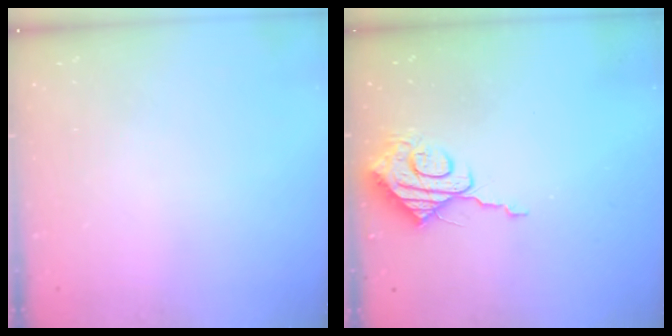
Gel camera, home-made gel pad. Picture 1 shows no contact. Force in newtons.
{"total": 9.6, "press": 9.6, "slide": 0.6}